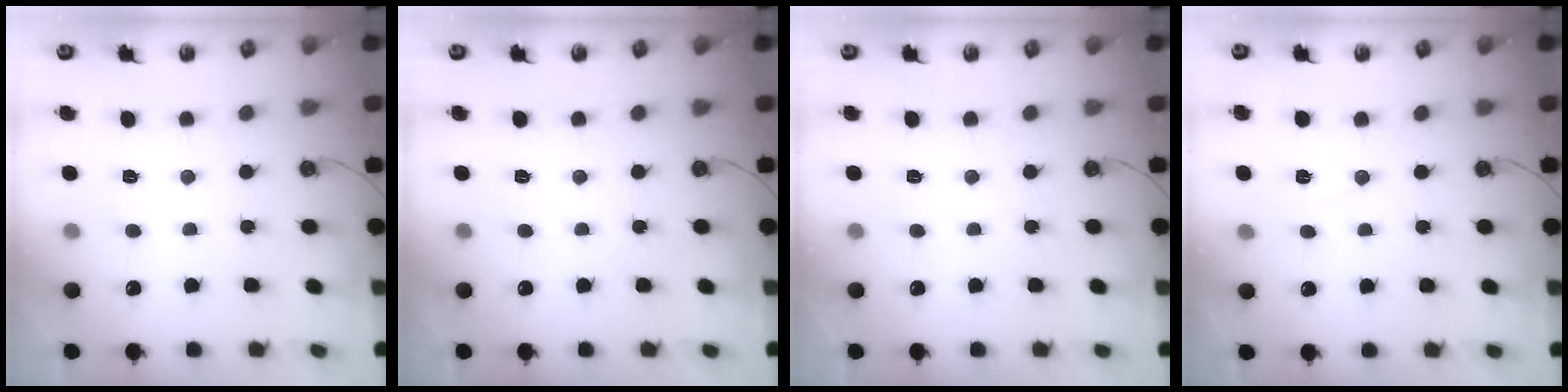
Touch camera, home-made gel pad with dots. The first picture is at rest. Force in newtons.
{"total": 0.0}
{"total": 0.0}
{"total": 5.3, "press": 4.1, "slide": 3.3}